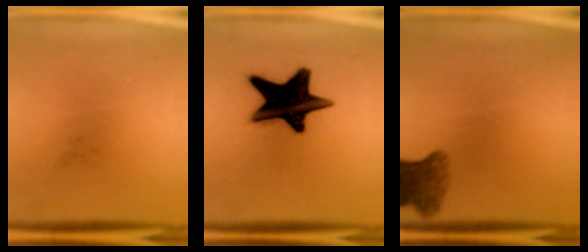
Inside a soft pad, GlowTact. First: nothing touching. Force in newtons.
{"total": 19.2}
{"total": 5.7}